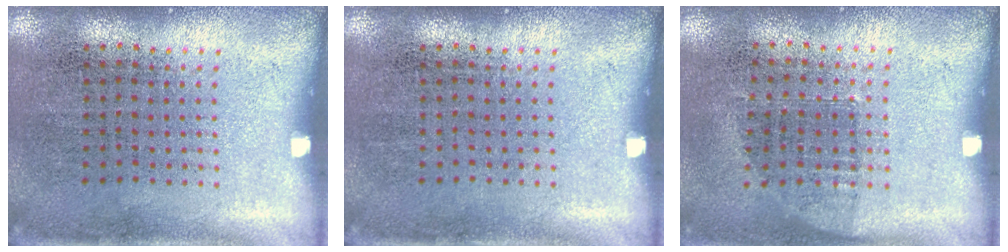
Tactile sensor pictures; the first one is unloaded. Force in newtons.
{"total": 0.0}
{"total": 0.7, "press": 0.6, "slide": 0.3}